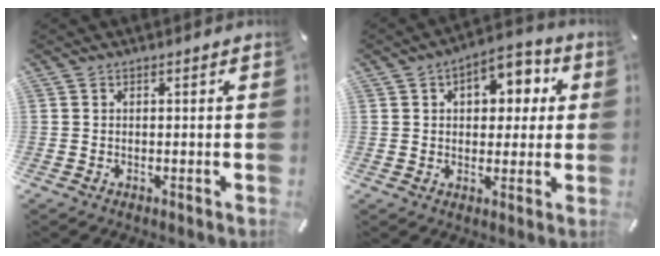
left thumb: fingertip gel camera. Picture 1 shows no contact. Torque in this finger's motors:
{"motor_torque": [0.26, 0.26, 0.51, 0.28, 0.08]}